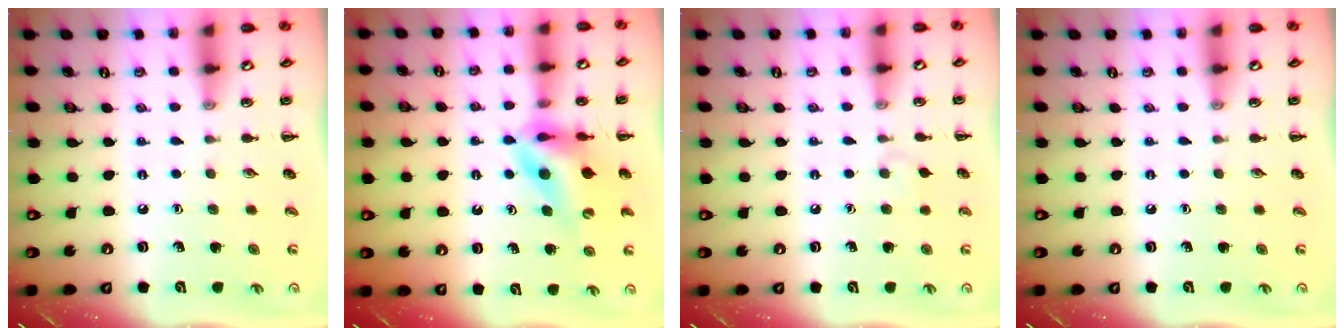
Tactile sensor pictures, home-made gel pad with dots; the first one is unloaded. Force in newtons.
{"total": 10.9, "press": 10.3, "slide": 3.5}
{"total": 3.7, "press": 3.4, "slide": 1.4}
{"total": 0.0}